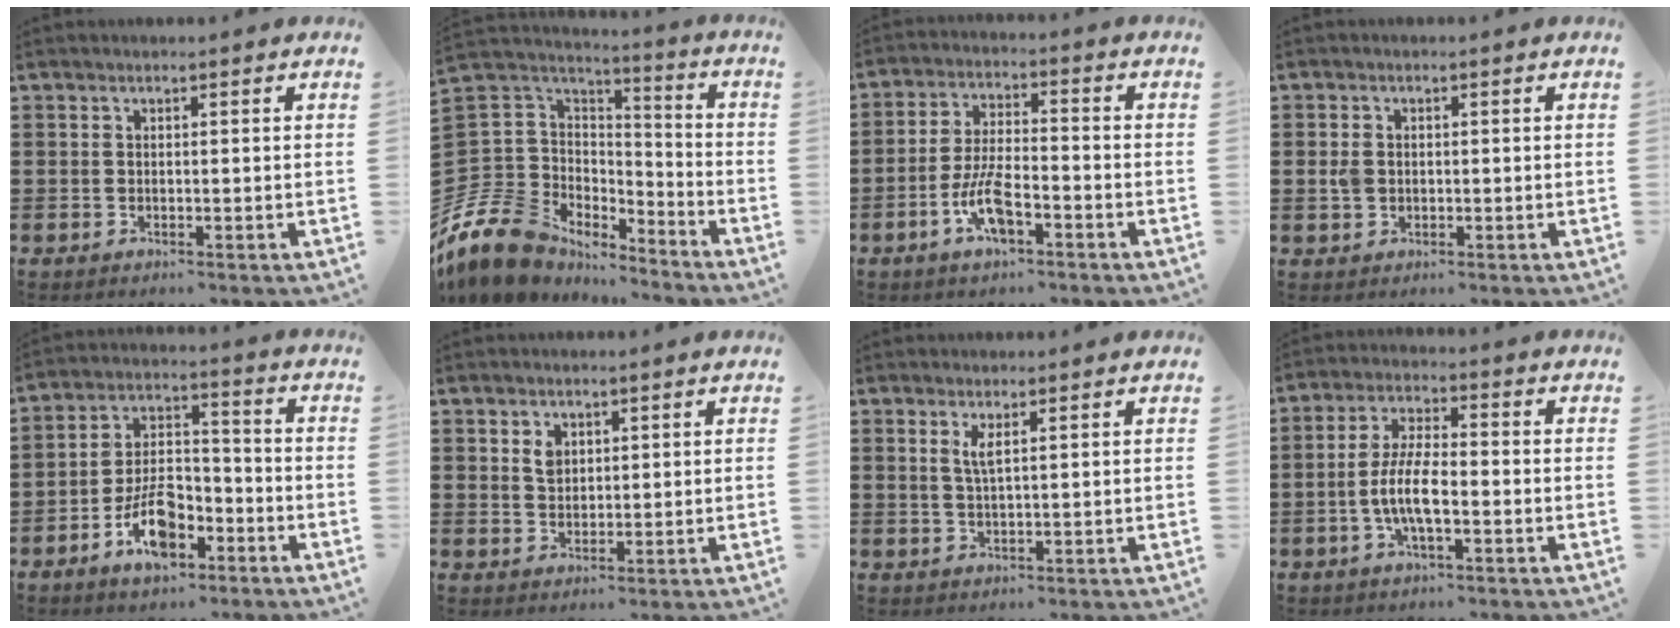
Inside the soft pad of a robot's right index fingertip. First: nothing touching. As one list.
[{"total": 12.5, "force": [-8.6, 8.4, 3.5], "torque": [-0.124, 0.017, -0.165]}, {"total": 7.1, "force": [-3.5, 2.3, 5.7], "torque": [-0.133, -0.008, -0.069]}, {"total": 2.0, "force": [0.0, 1.6, 1.1], "torque": [-0.032, 0.005, -0.003]}, {"total": 9.4, "force": [-5.1, 4.4, 6.5], "torque": [-0.135, 0.009, -0.092]}, {"total": 2.4, "force": [1.3, 1.7, 1.2], "torque": [-0.021, 0.000, 0.023]}, {"total": 2.3, "force": [1.1, 0.4, 1.9], "torque": [-0.041, 0.001, 0.018]}, {"total": 7.1, "force": [-1.8, 2.4, 6.4], "torque": [-0.151, -0.007, -0.043]}]